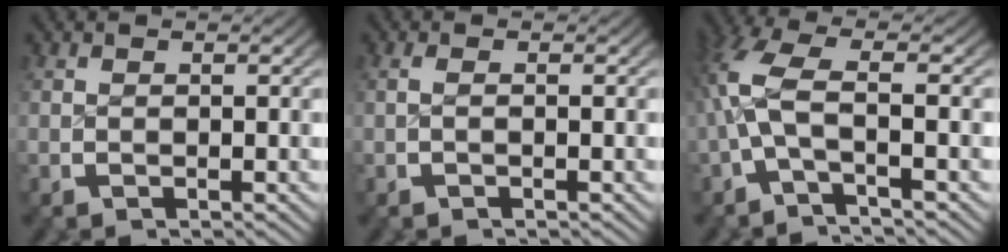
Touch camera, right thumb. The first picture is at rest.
{"total": 0.7, "force": [-0.2, -0.1, 0.6], "torque": [-0.013, 0.003, -0.005]}
{"total": 5.2, "force": [-0.5, 2.2, 4.7], "torque": [-0.124, -0.007, -0.004]}